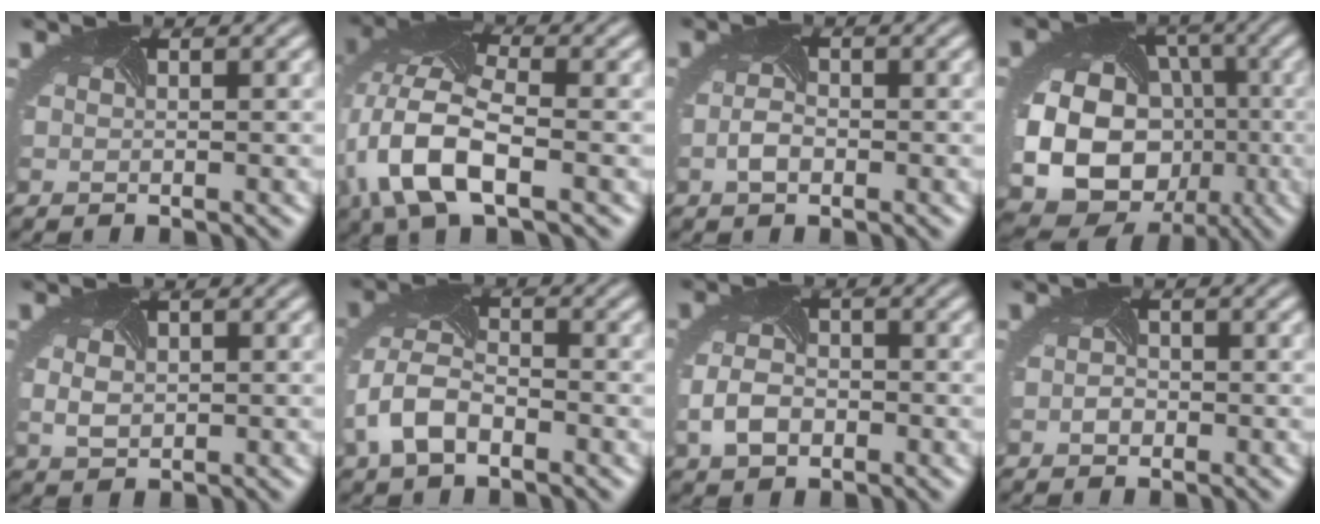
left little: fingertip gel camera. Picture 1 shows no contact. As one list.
[{"total": 9.2, "force": [-2.8, 4.3, 7.6], "torque": [-0.186, -0.004, -0.056]}, {"total": 1.3, "force": [-1.0, 0.5, 0.8], "torque": [-0.032, -0.006, -0.013]}, {"total": 18.4, "force": [-3.6, 16.0, 8.2], "torque": [-0.198, -0.042, -0.053]}, {"total": 1.8, "force": [-0.1, 1.3, 1.1], "torque": [-0.034, -0.006, 0.015]}, {"total": 5.5, "force": [-2.6, 3.0, 3.8], "torque": [-0.095, -0.003, -0.050]}, {"total": 3.1, "force": [-1.4, 2.0, 1.9], "torque": [-0.055, -0.012, -0.021]}, {"total": 0.7, "force": [-0.7, 0.2, -0.1], "torque": [-0.012, -0.006, -0.007]}]